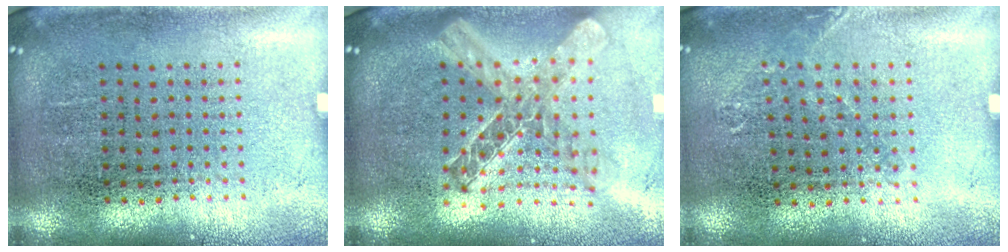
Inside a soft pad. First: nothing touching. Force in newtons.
{"total": 2.1, "press": 1.8, "slide": 1.2}
{"total": 0.8, "press": 0.8, "slide": 0.1}